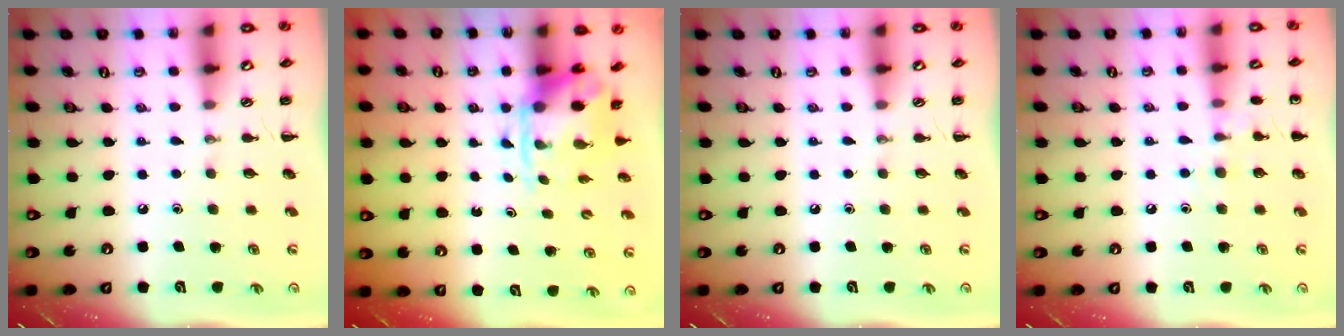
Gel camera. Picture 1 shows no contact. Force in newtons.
{"total": 3.7, "press": 3.7, "slide": 0.8}
{"total": 0.0}
{"total": 6.8, "press": 6.6, "slide": 1.9}